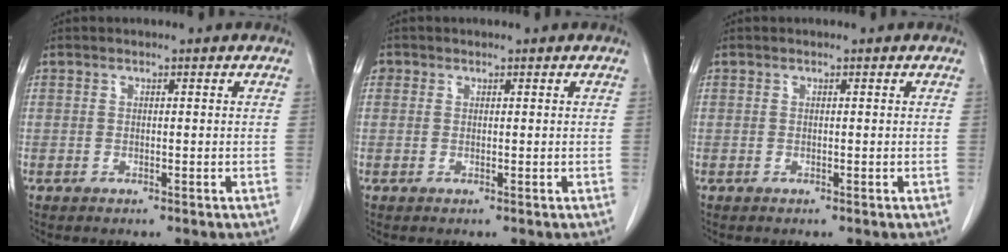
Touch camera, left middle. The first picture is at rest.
{"total": 1.0, "force": [0.4, 0.9, 0.2], "torque": [0.003, 0.006, 0.006]}
{"total": 0.0}